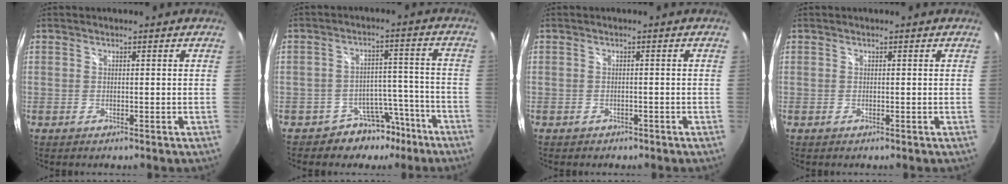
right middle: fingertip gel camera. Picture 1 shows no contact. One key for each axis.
{"total": 8.3, "fx": -6.3, "fy": 5.3, "fz": 1.2, "tx": -0.010, "ty": 0.037, "tz": -0.084}
{"total": 1.4, "fx": -1.0, "fy": 1.0, "fz": 0.2, "tx": -0.008, "ty": 0.000, "tz": -0.013}
{"total": 0.0}